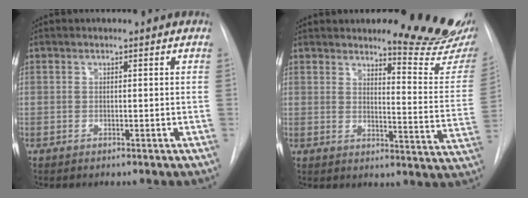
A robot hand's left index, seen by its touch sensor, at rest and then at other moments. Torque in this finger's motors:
{"motor_torque": [1.05, -1.09, 0.35, 0.02]}